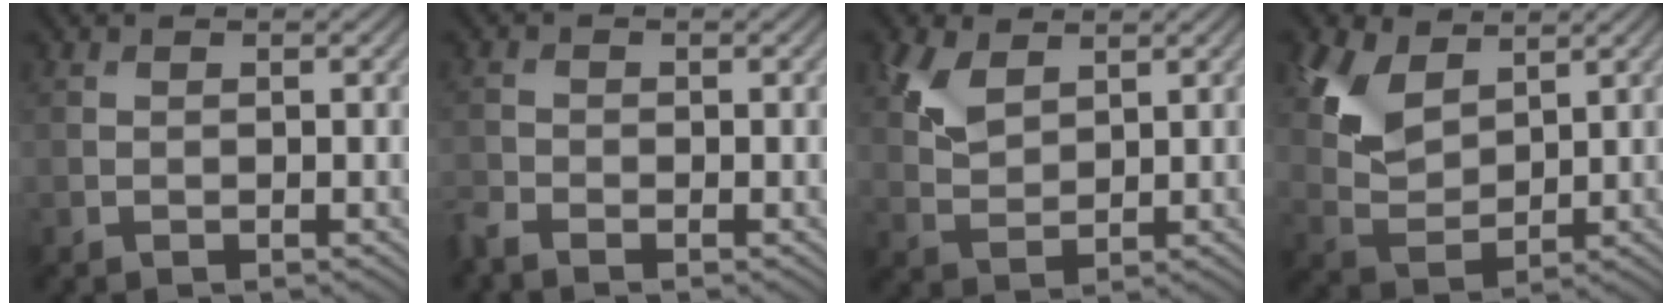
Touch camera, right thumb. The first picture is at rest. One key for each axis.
{"total": 2.2, "fx": -2.0, "fy": 0.6, "fz": 0.7, "tx": -0.023, "ty": -0.010, "tz": -0.054}
{"total": 4.9, "fx": 2.6, "fy": 2.8, "fz": 3.0, "tx": -0.080, "ty": 0.000, "tz": 0.057}
{"total": 7.5, "fx": 3.9, "fy": 4.4, "fz": 4.6, "tx": -0.112, "ty": -0.004, "tz": 0.082}